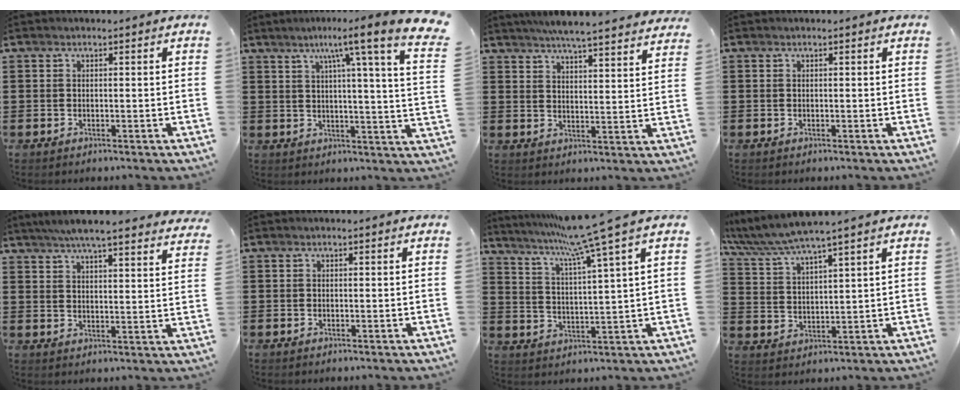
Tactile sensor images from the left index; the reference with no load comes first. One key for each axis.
{"total": 10.5, "fx": 6.9, "fy": -0.8, "fz": 7.9, "tx": -0.150, "ty": -0.050, "tz": 0.090}
{"total": 5.4, "fx": 5.1, "fy": -0.3, "fz": 1.5, "tx": -0.048, "ty": -0.026, "tz": 0.090}
{"total": 0.0}
{"total": 5.8, "fx": 5.4, "fy": -0.1, "fz": 2.2, "tx": -0.061, "ty": -0.021, "tz": 0.096}
{"total": 0.0}
{"total": 8.6, "fx": 6.5, "fy": -1.9, "fz": 5.4, "tx": -0.127, "ty": -0.038, "tz": 0.102}
{"total": 5.0, "fx": 4.5, "fy": -0.1, "fz": 2.2, "tx": -0.061, "ty": -0.024, "tz": 0.076}